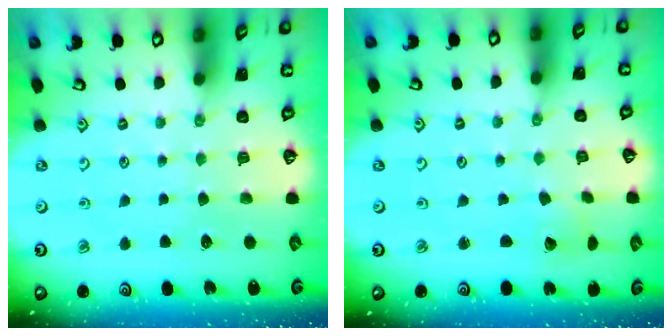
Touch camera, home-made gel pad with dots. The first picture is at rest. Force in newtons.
{"total": 2.7, "press": 2.7, "slide": 0.2}